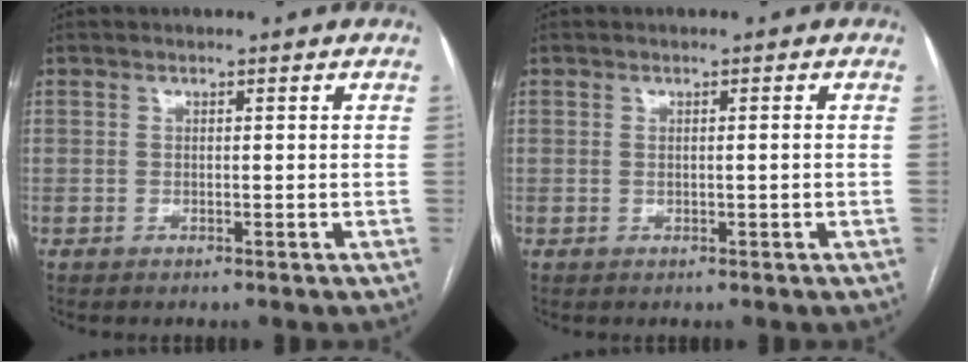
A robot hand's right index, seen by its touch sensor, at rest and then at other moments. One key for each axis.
{"total": 0.8, "fx": 0.0, "fy": 0.1, "fz": 0.8, "tx": -0.020, "ty": 0.001, "tz": 0.006}